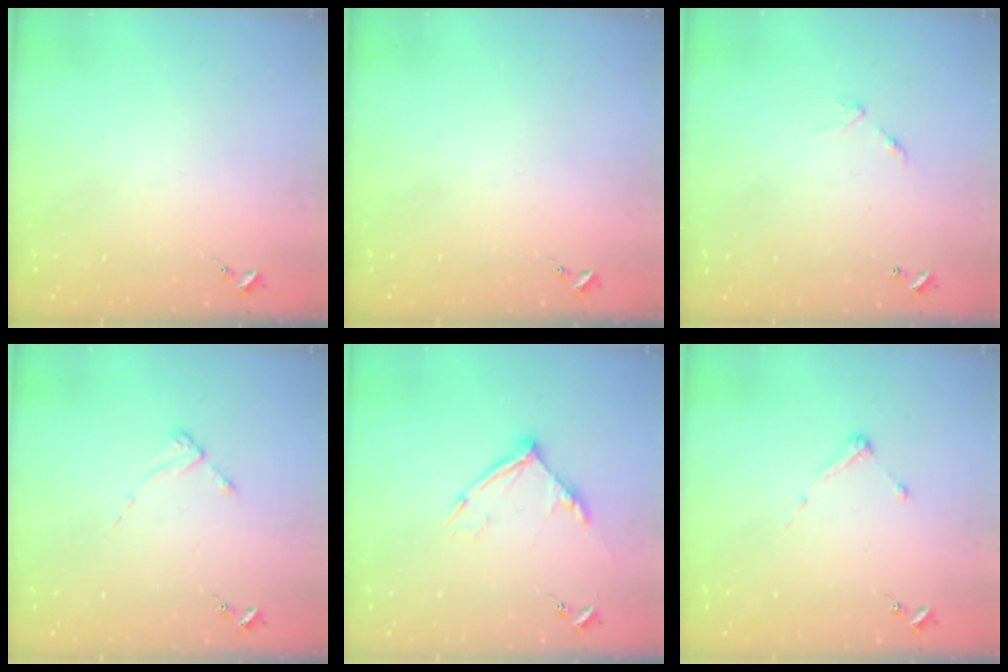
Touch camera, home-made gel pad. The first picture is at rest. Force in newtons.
{"total": 0.0}
{"total": 5.8, "press": 5.8, "slide": 0.4}
{"total": 2.2, "press": 2.2, "slide": 0.4}
{"total": 12.8, "press": 12.7, "slide": 1.2}
{"total": 3.4, "press": 3.4, "slide": 0.4}